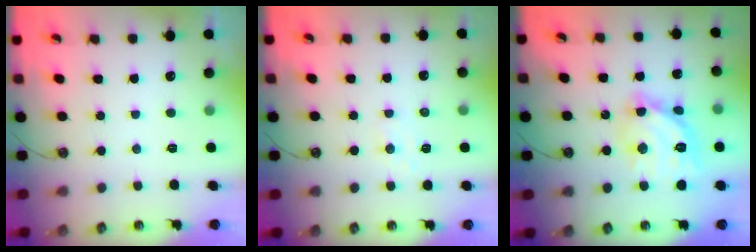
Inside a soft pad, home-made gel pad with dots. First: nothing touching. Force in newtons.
{"total": 5.2, "press": 5.1, "slide": 0.7}
{"total": 14.0, "press": 13.9, "slide": 1.4}